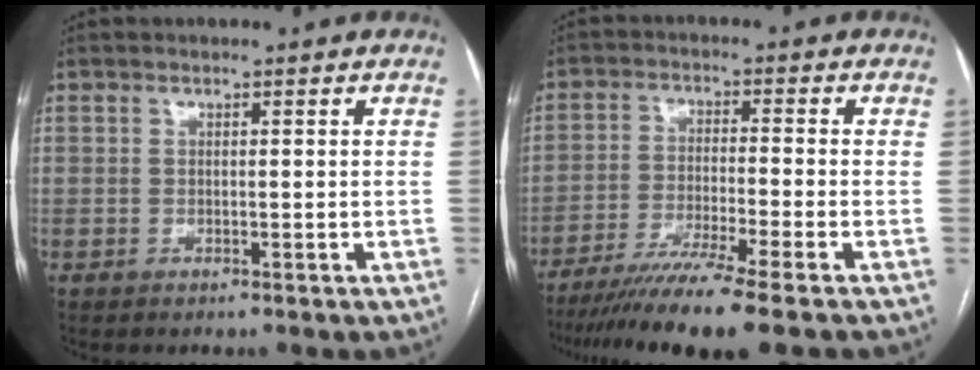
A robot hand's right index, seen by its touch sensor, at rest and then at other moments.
{"total": 11.9, "force": [-9.4, -1.8, 7.0], "torque": [-0.109, -0.035, -0.152]}